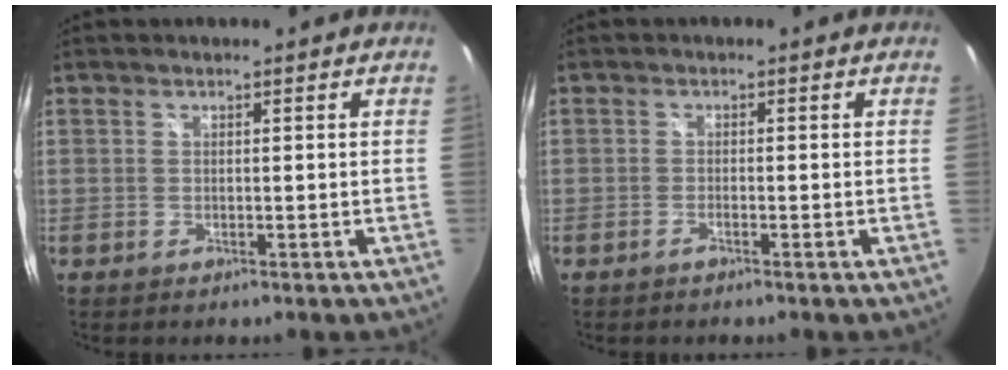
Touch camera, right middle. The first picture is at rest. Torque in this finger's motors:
{"motor_torque": [-0.07, 0.04, -0.03, -0.01]}